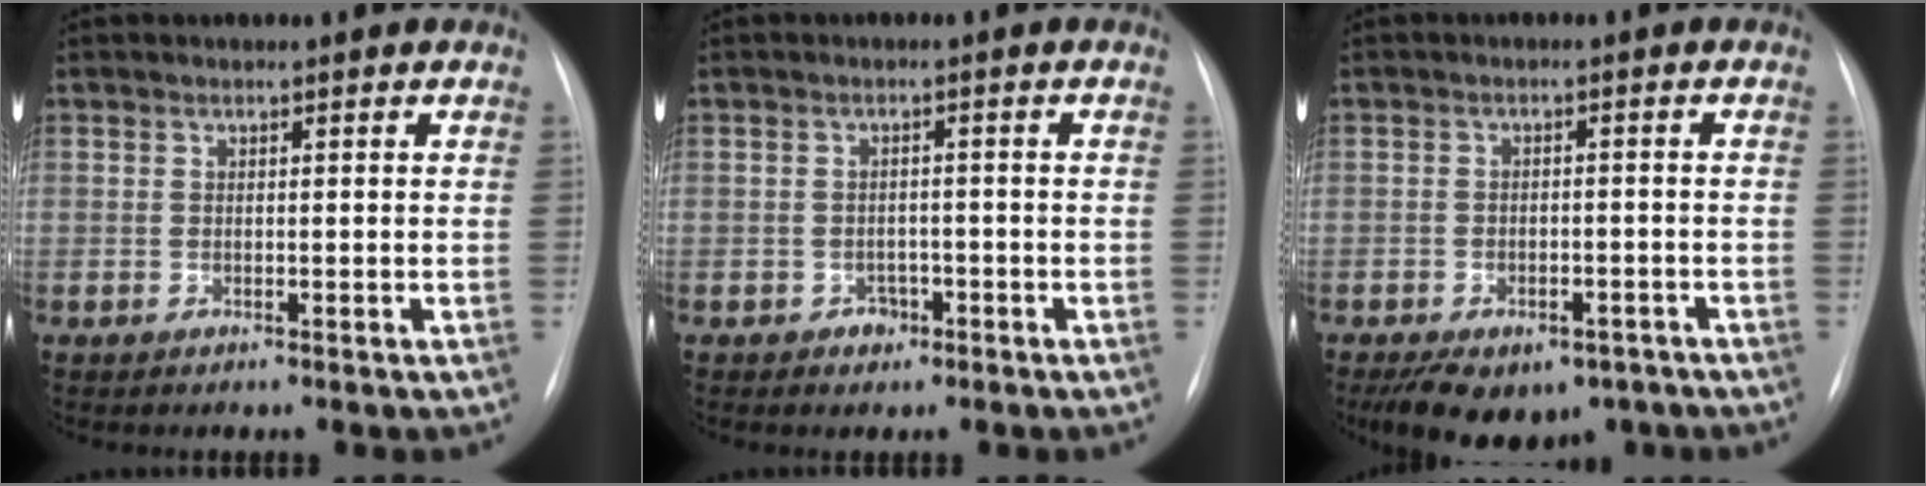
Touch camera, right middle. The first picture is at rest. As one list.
[{"total": 2.1, "force": [-1.2, 1.6, 0.6], "torque": [-0.004, 0.006, -0.013]}, {"total": 12.1, "force": [-8.1, 6.8, 5.8], "torque": [-0.102, 0.006, -0.111]}]